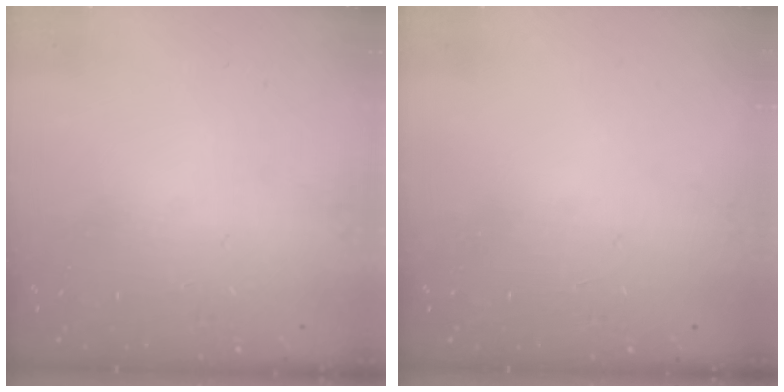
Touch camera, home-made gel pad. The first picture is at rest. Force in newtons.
{"total": 0.9, "press": 0.0, "slide": 0.9}